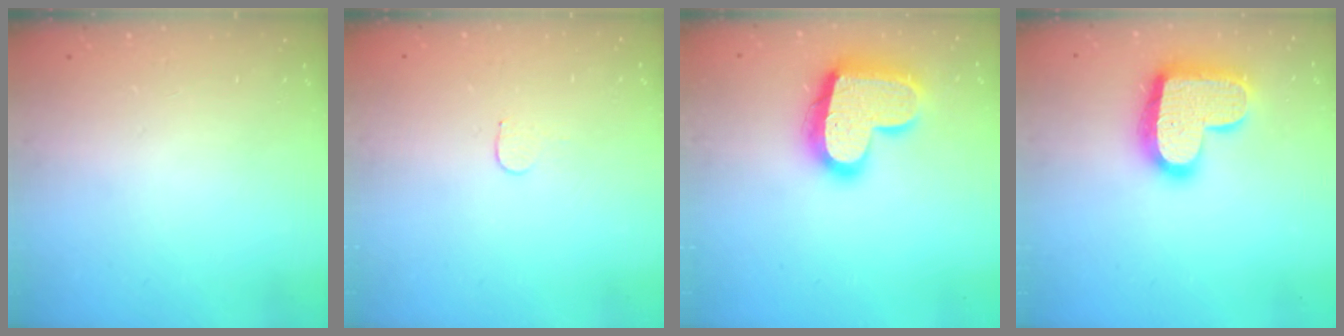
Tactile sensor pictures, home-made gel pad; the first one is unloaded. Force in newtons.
{"total": 3.7, "press": 3.7, "slide": 0.3}
{"total": 20.3, "press": 20.3, "slide": 1.4}
{"total": 17.7, "press": 17.7, "slide": 1.2}